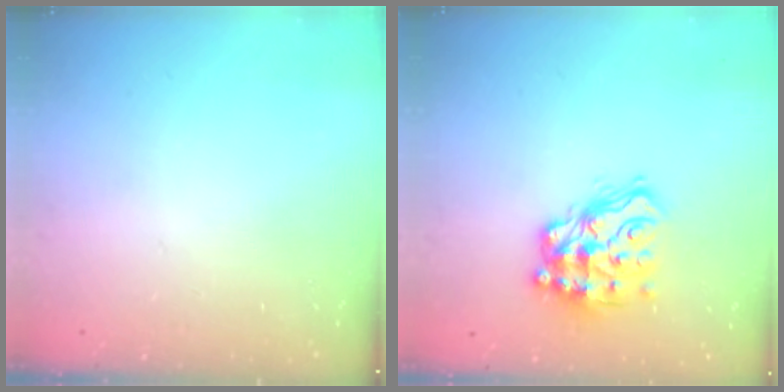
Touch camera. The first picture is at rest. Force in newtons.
{"total": 15.7, "press": 15.6, "slide": 1.7}